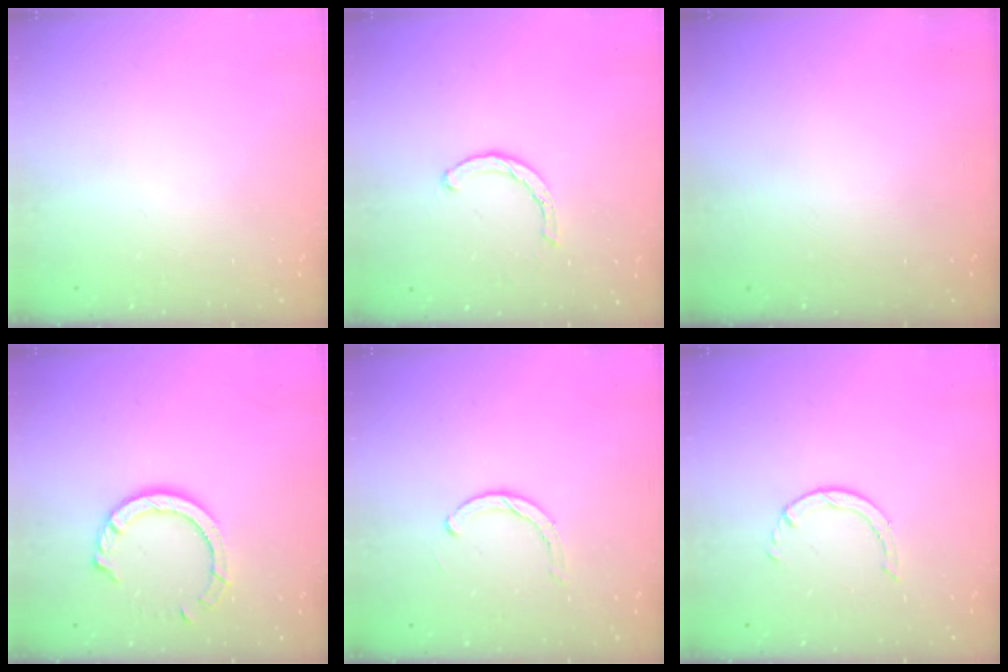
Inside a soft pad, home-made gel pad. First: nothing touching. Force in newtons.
{"total": 2.1, "press": 2.1, "slide": 0.1}
{"total": 0.0}
{"total": 8.8, "press": 8.7, "slide": 1.0}
{"total": 2.8, "press": 2.7, "slide": 0.3}
{"total": 0.6, "press": 0.6, "slide": 0.1}